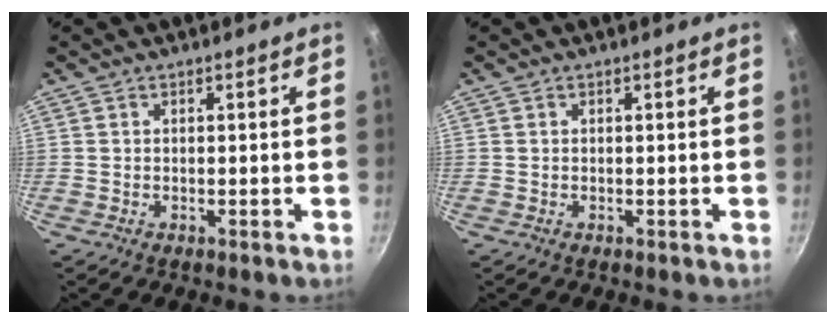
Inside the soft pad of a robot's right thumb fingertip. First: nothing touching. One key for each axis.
{"total": 0.0}